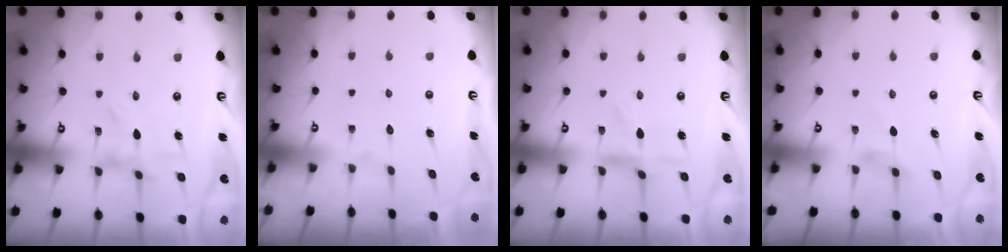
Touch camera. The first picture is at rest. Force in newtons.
{"total": 1.8, "press": 1.7, "slide": 0.1}
{"total": 1.4, "press": 1.4, "slide": 0.3}
{"total": 2.7, "press": 2.7, "slide": 0.3}